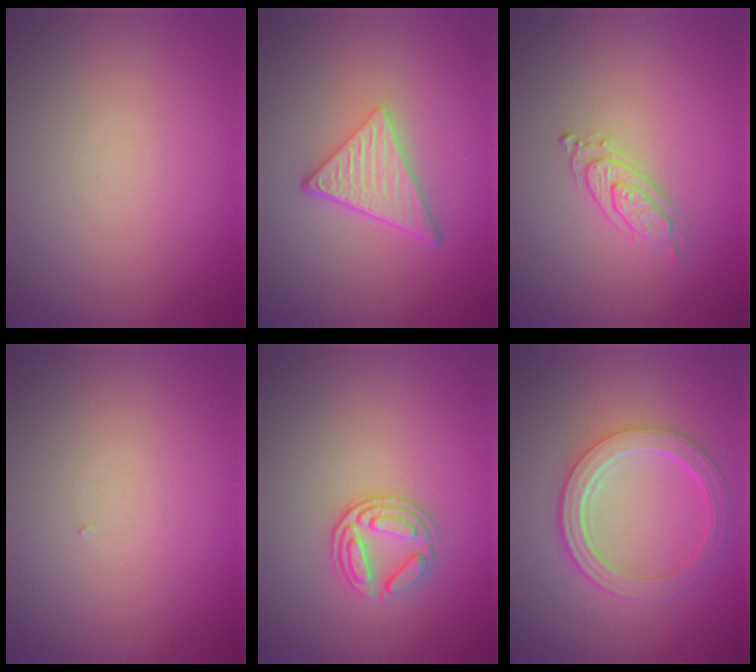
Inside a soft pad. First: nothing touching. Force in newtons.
{"total": 4.9, "press": 3.5, "slide": 3.4}
{"total": 2.4, "press": 2.0, "slide": 1.4}
{"total": 0.0}
{"total": 2.9, "press": 2.6, "slide": 1.1}
{"total": 5.3, "press": 3.8, "slide": 3.6}